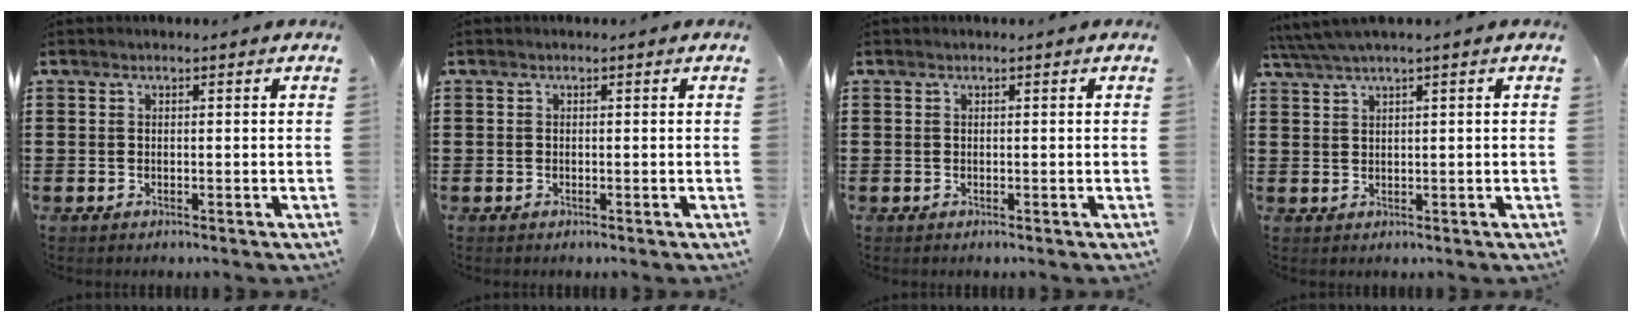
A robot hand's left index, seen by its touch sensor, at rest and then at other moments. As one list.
[{"total": 0.0}, {"total": 0.0}, {"total": 2.0, "force": [1.3, -0.3, 1.5], "torque": [-0.031, 0.001, 0.024]}]